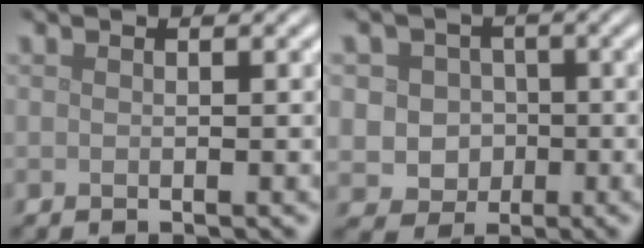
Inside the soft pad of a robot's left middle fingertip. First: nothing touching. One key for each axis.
{"total": 4.7, "fx": 0.2, "fy": 4.4, "fz": 1.7, "tx": -0.011, "ty": 0.018, "tz": -0.011}